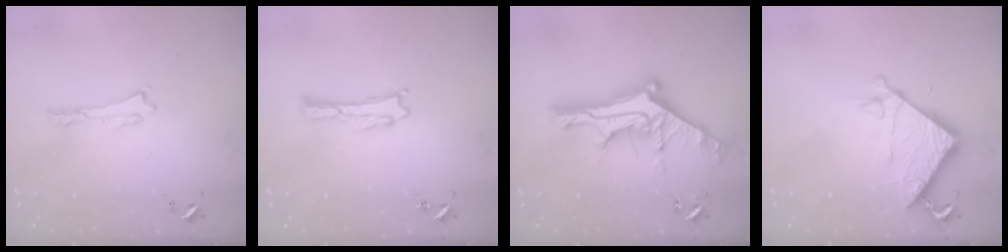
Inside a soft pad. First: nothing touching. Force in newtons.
{"total": 0.0}
{"total": 13.2, "press": 13.1, "slide": 1.4}
{"total": 7.2, "press": 7.1, "slide": 0.4}